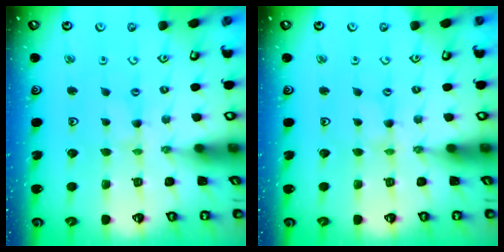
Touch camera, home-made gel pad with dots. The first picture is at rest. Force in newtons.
{"total": 0.7, "press": 0.7, "slide": 0.1}